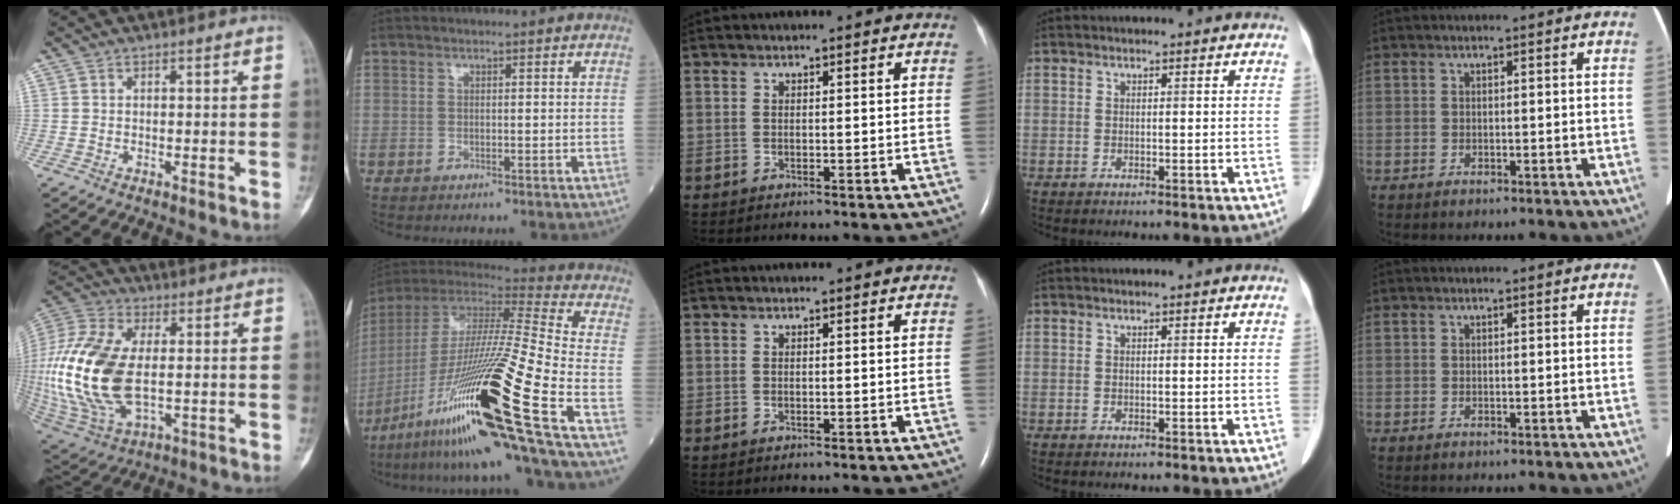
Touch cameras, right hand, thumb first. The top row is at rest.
{"thumb": {"total": 23.4, "force": [-0.4, 12.8, 19.6], "torque": [-0.443, -0.011, 0.002]}, "index": {"total": 31.0, "force": [-14.8, -0.6, 27.2], "torque": [-0.505, -0.050, -0.271]}}